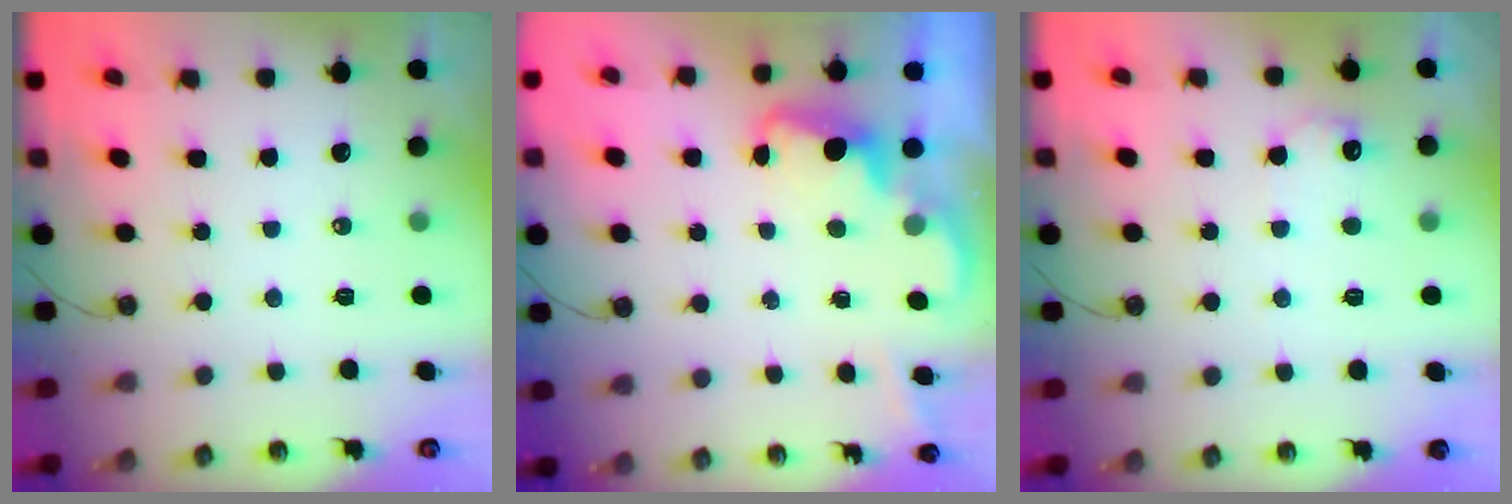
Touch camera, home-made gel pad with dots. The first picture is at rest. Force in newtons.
{"total": 2.2, "press": 2.2, "slide": 0.5}
{"total": 7.0, "press": 7.0, "slide": 0.4}